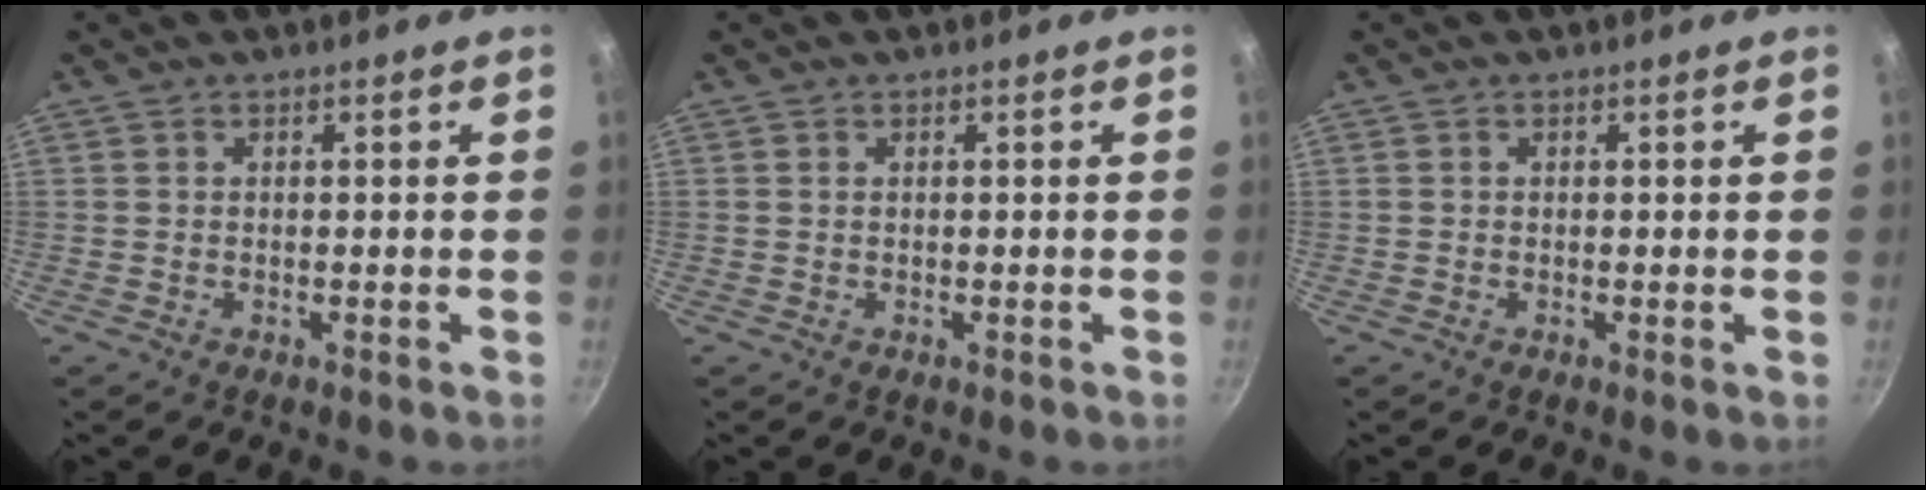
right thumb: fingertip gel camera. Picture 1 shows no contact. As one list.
[{"total": 0.0}, {"total": 0.0}]